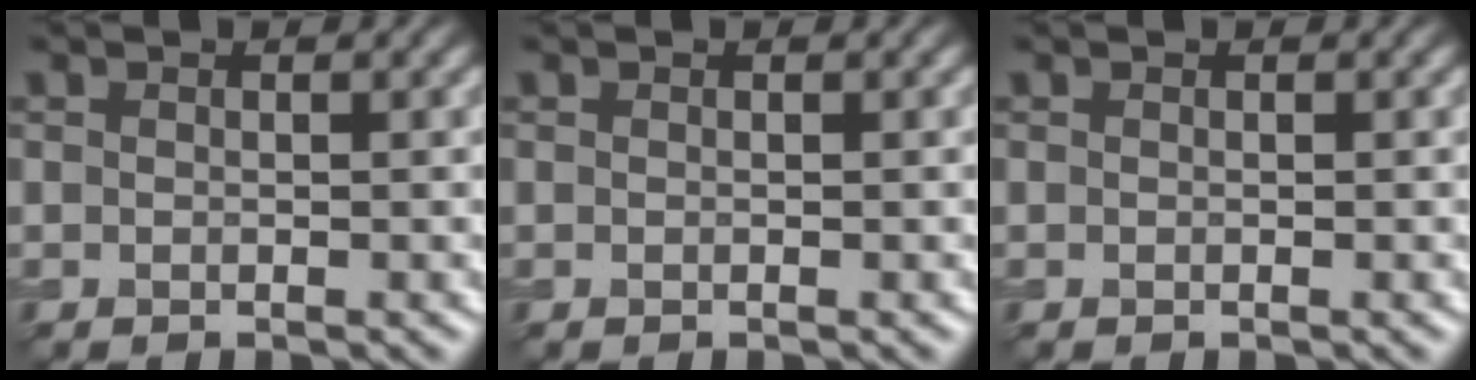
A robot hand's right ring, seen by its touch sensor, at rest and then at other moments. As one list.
[{"total": 0.0}, {"total": 0.0}]